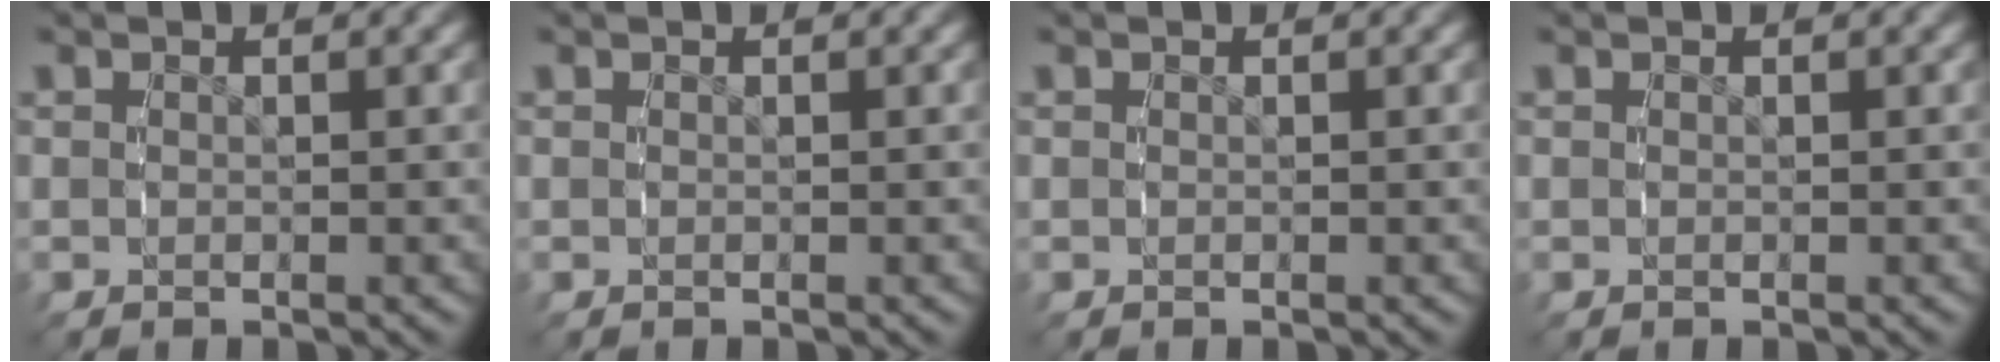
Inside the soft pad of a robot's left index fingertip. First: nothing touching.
{"total": 0.0}
{"total": 0.0}
{"total": 0.0}